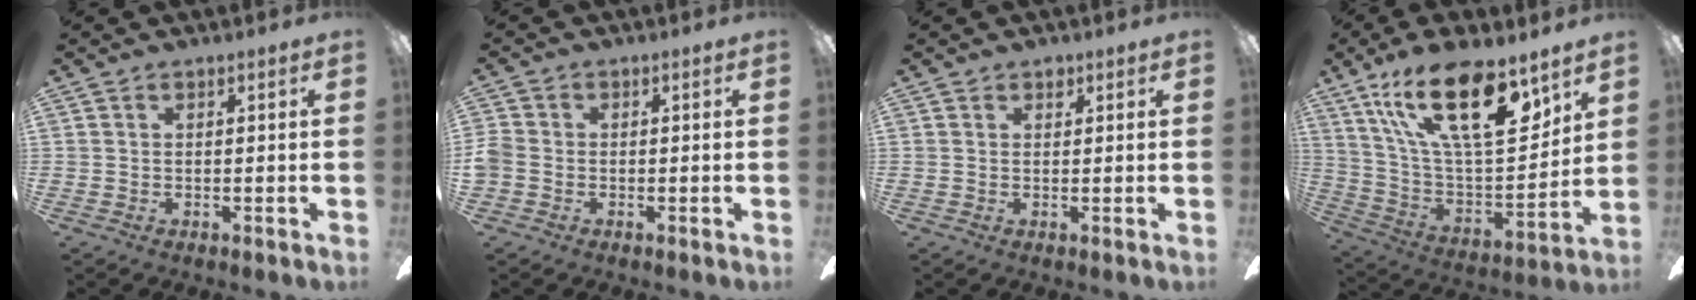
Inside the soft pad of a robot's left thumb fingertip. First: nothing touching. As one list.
[{"total": 3.1, "force": [-1.1, 2.5, 1.5], "torque": [-0.030, 0.009, -0.021]}, {"total": 1.5, "force": [1.0, 1.0, 0.6], "torque": [-0.004, 0.000, 0.015]}, {"total": 24.2, "force": [14.0, 8.7, 17.7], "torque": [-0.315, -0.080, 0.235]}]